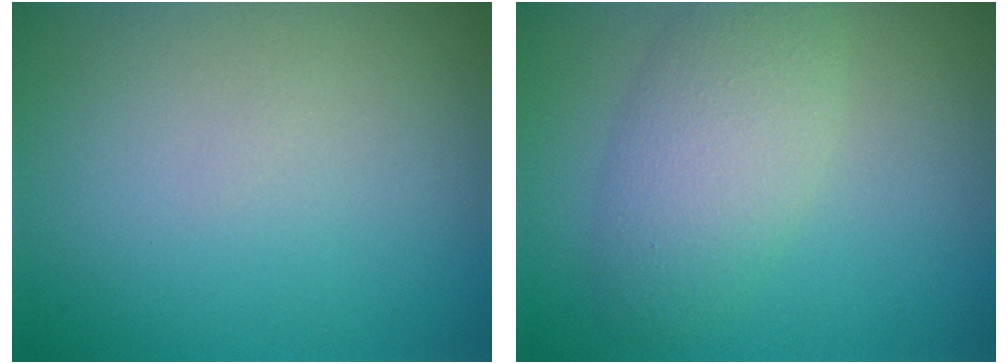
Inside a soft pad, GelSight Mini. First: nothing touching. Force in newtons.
{"total": 4.4, "press": 4.4, "slide": 0.3}